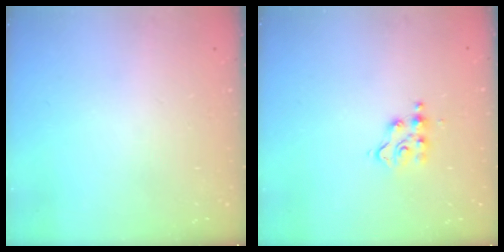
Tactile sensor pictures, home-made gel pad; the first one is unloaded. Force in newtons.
{"total": 4.9, "press": 4.9, "slide": 0.2}